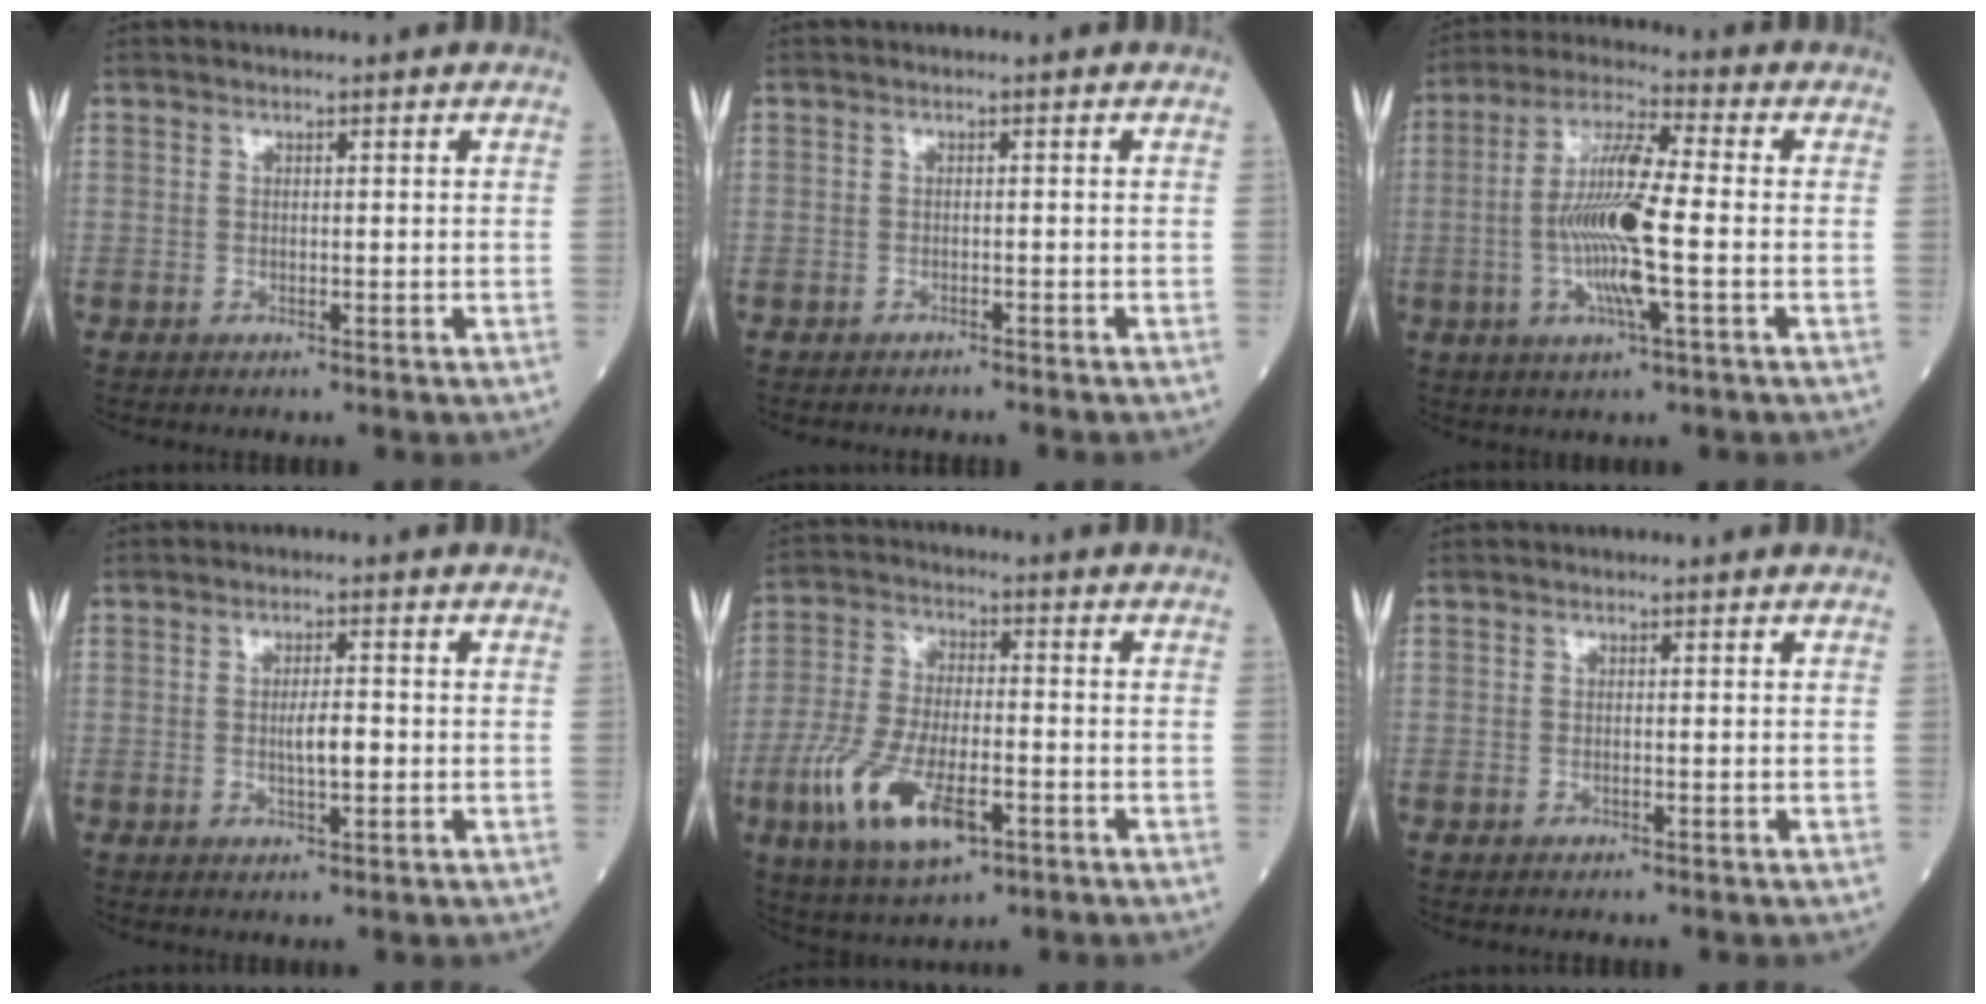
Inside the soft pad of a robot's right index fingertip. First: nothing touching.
{"total": 3.4, "force": [-3.1, 0.1, 1.3], "torque": [-0.020, -0.002, -0.038]}
{"total": 11.9, "force": [-1.7, 1.0, 11.8], "torque": [-0.229, -0.001, -0.039]}
{"total": 3.1, "force": [-0.4, 0.6, 3.1], "torque": [-0.054, 0.000, -0.005]}
{"total": 13.2, "force": [-5.5, 4.5, 11.1], "torque": [-0.230, -0.015, -0.094]}
{"total": 0.0}